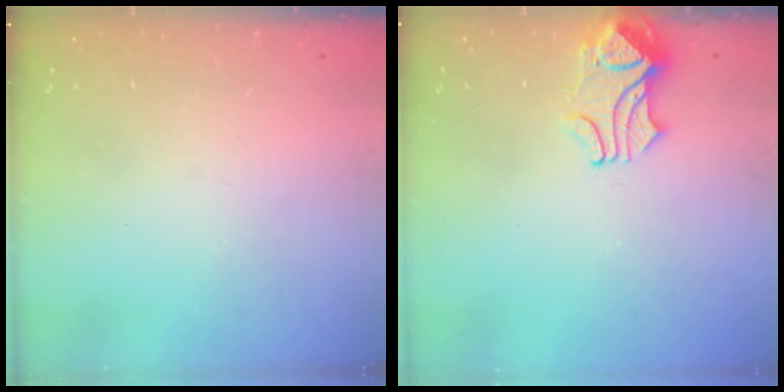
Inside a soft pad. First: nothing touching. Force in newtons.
{"total": 2.3, "press": 2.3, "slide": 0.5}